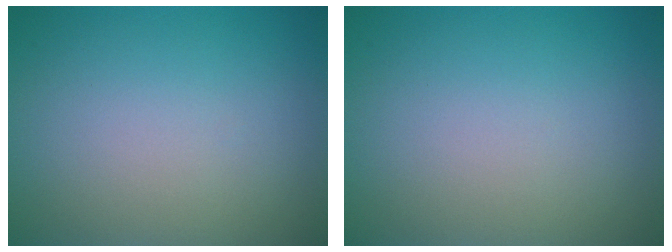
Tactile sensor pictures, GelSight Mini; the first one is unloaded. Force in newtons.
{"total": 0.0}